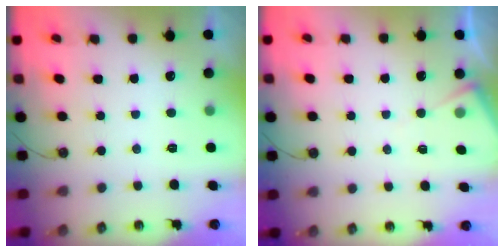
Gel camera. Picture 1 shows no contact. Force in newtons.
{"total": 5.3, "press": 5.2, "slide": 0.7}